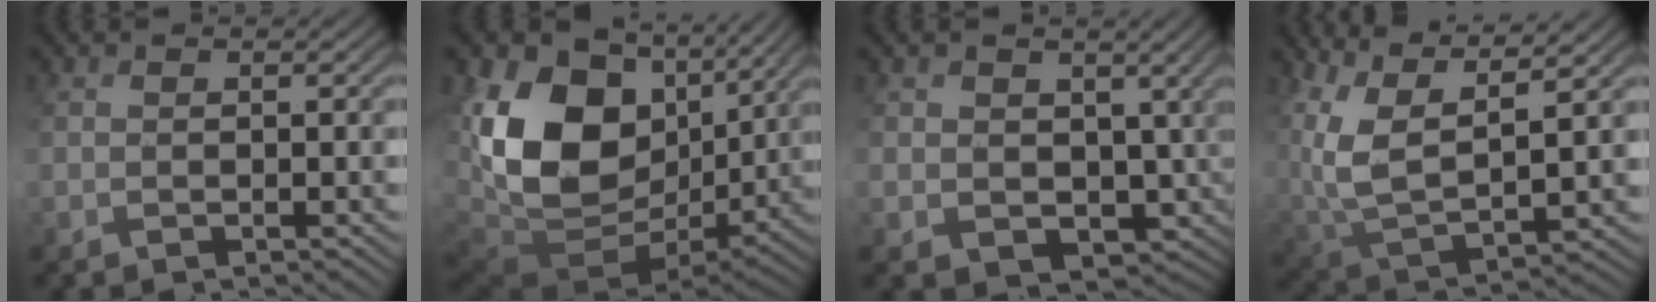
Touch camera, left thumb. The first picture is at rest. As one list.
[{"total": 17.8, "force": [4.1, 12.4, 12.1], "torque": [-0.285, -0.011, 0.092]}, {"total": 8.6, "force": [0.8, 7.4, 4.3], "torque": [-0.096, -0.036, 0.027]}, {"total": 10.0, "force": [6.1, 3.5, 7.1], "torque": [-0.196, 0.010, 0.132]}]